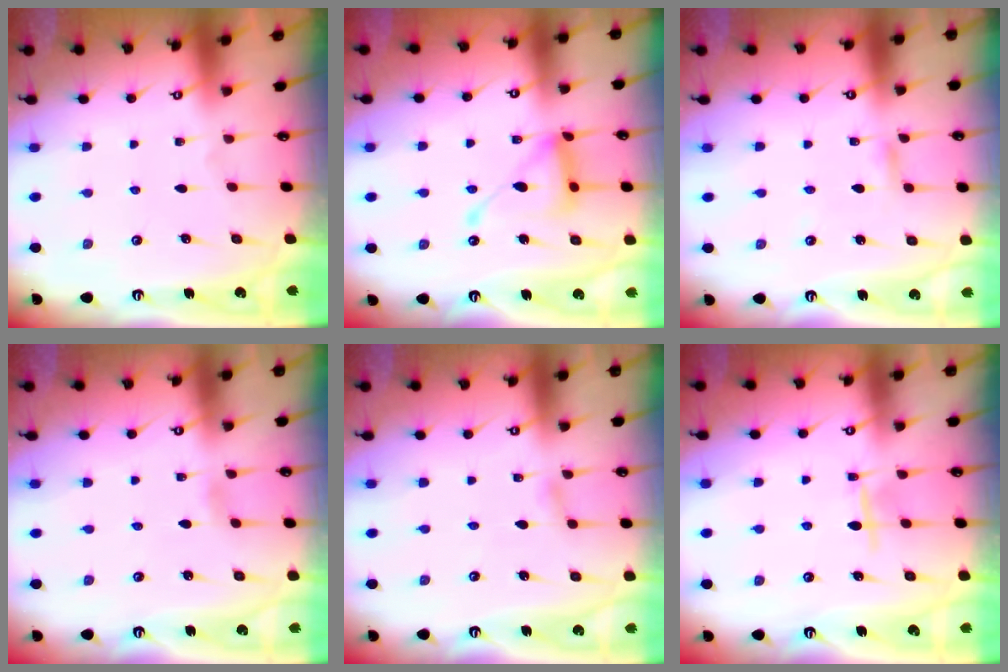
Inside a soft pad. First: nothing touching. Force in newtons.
{"total": 15.1, "press": 15.1, "slide": 1.3}
{"total": 2.7, "press": 2.7, "slide": 0.2}
{"total": 1.6, "press": 1.6, "slide": 0.2}
{"total": 2.8, "press": 2.8, "slide": 0.3}
{"total": 5.1, "press": 5.1, "slide": 0.6}